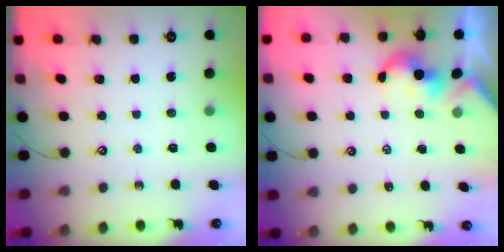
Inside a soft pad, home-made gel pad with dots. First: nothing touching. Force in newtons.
{"total": 2.0, "press": 1.9, "slide": 0.4}